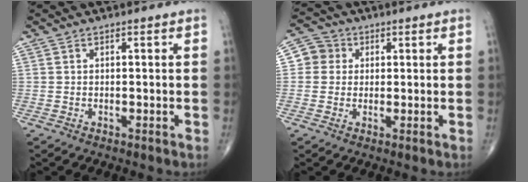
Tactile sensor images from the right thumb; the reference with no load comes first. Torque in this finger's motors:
{"motor_torque": [-0.31, 0.23, -0.04, -0.20, -0.05]}